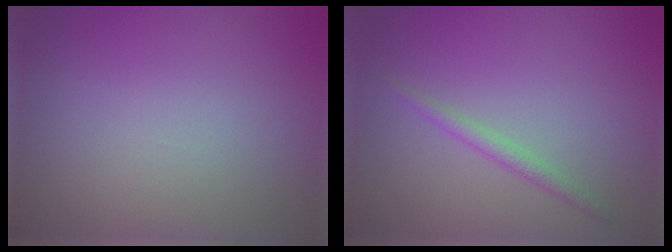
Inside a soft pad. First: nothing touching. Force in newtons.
{"total": 1.4, "press": 1.4, "slide": 0.0}